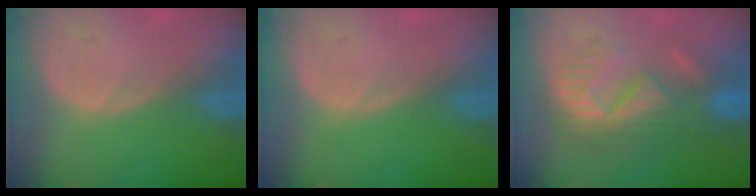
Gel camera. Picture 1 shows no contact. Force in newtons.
{"total": 0.0}
{"total": 8.9, "press": 8.7, "slide": 1.9}